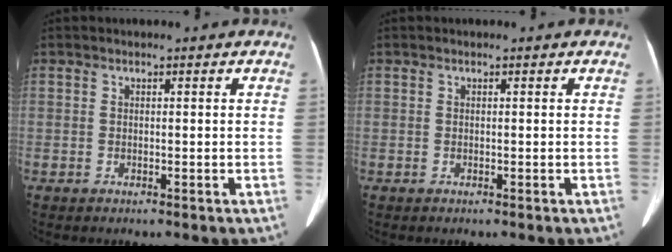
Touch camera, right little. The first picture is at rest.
{"total": 0.0}